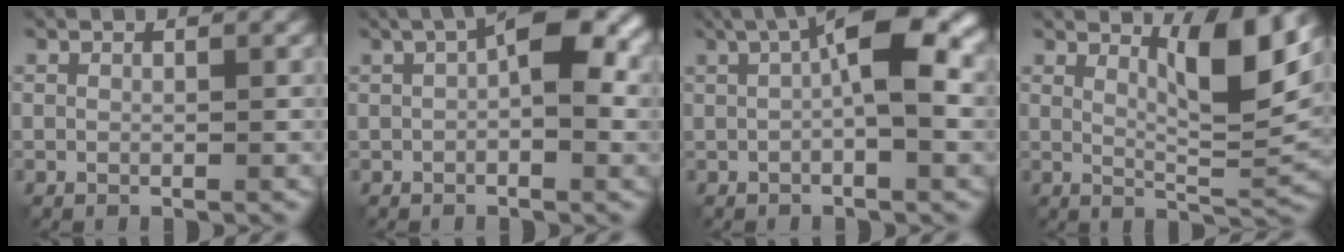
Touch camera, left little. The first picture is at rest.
{"total": 7.0, "force": [1.4, 2.9, 6.2], "torque": [-0.096, 0.016, 0.017]}
{"total": 8.9, "force": [1.6, 3.1, 8.2], "torque": [-0.135, 0.018, 0.015]}
{"total": 6.4, "force": [3.1, 1.4, 5.5], "torque": [-0.076, -0.007, 0.050]}